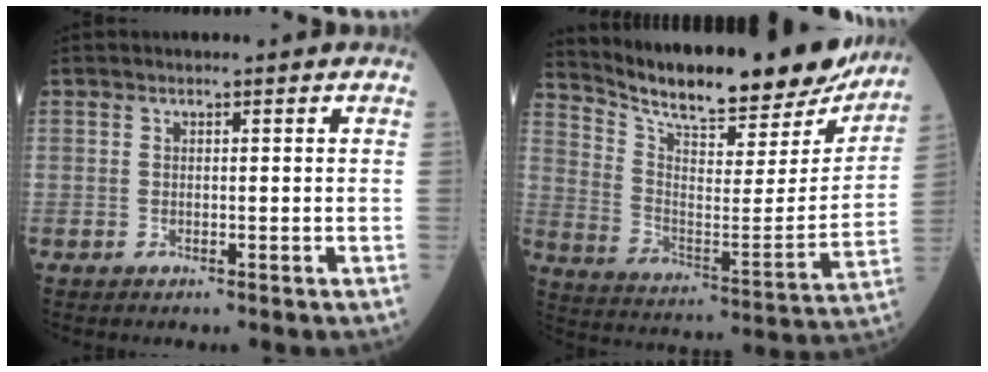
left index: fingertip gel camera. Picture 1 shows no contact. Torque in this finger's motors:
{"motor_torque": [0.16, -0.65, 0.81, 0.15]}